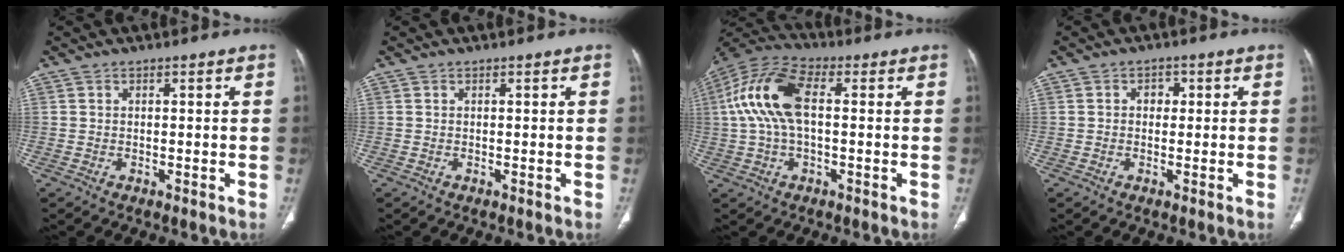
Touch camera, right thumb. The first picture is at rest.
{"total": 0.0}
{"total": 13.7, "force": [1.5, 6.9, 11.8], "torque": [-0.253, 0.035, 0.023]}
{"total": 2.1, "force": [0.3, 1.7, 1.2], "torque": [-0.005, 0.005, 0.000]}